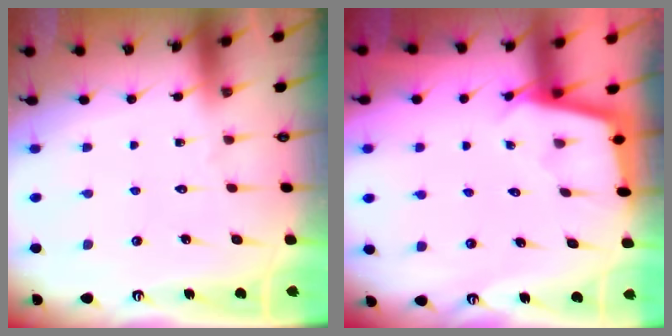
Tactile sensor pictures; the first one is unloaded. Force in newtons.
{"total": 2.5, "press": 2.5, "slide": 0.2}